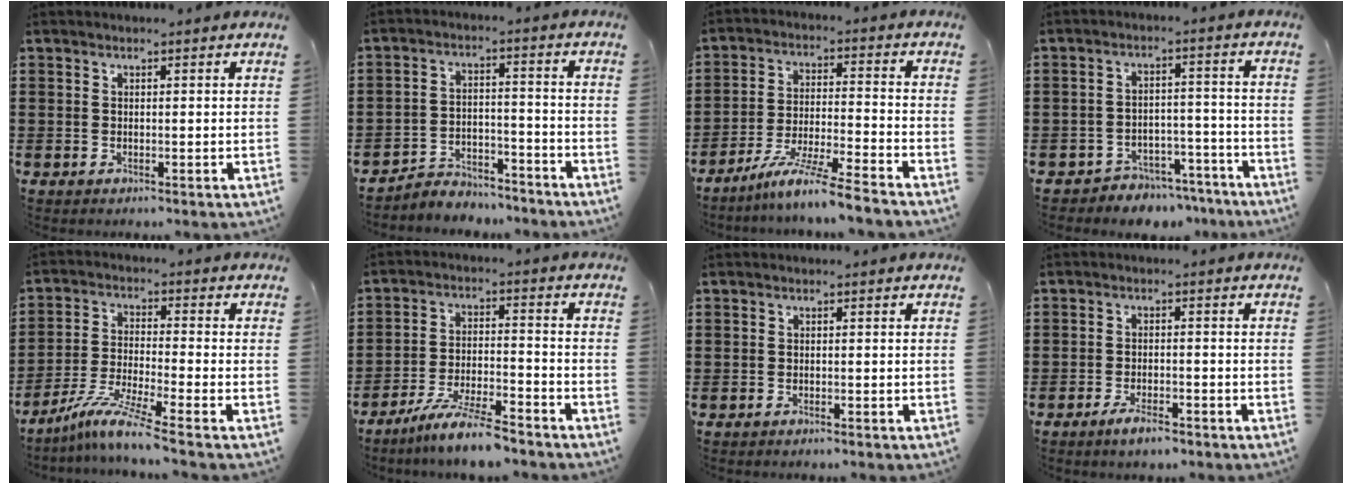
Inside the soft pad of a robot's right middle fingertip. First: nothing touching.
{"total": 4.5, "force": [-4.4, 0.8, 0.2], "torque": [-0.008, 0.007, -0.094]}
{"total": 8.0, "force": [-7.0, -0.9, 3.9], "torque": [-0.077, -0.014, -0.135]}
{"total": 4.5, "force": [-4.4, 1.0, 0.2], "torque": [-0.008, 0.009, -0.091]}
{"total": 7.2, "force": [-5.6, -0.2, 4.5], "torque": [-0.093, -0.016, -0.110]}
{"total": 7.8, "force": [-6.8, 0.2, 3.8], "torque": [-0.083, -0.007, -0.131]}
{"total": 0.6, "force": [-0.5, -0.1, 0.2], "torque": [-0.006, -0.003, -0.009]}
{"total": 3.1, "force": [-2.4, 0.7, 1.9], "torque": [-0.040, 0.000, -0.046]}